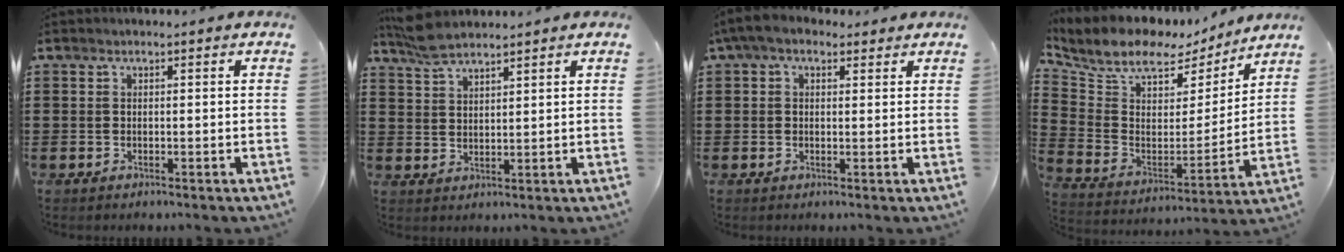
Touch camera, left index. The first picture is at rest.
{"total": 4.8, "force": [4.2, 1.0, 2.1], "torque": [-0.052, -0.004, 0.079]}
{"total": 3.7, "force": [2.3, 1.9, 2.3], "torque": [-0.052, 0.005, 0.041]}
{"total": 8.7, "force": [6.8, 4.3, 3.2], "torque": [-0.087, -0.046, 0.117]}